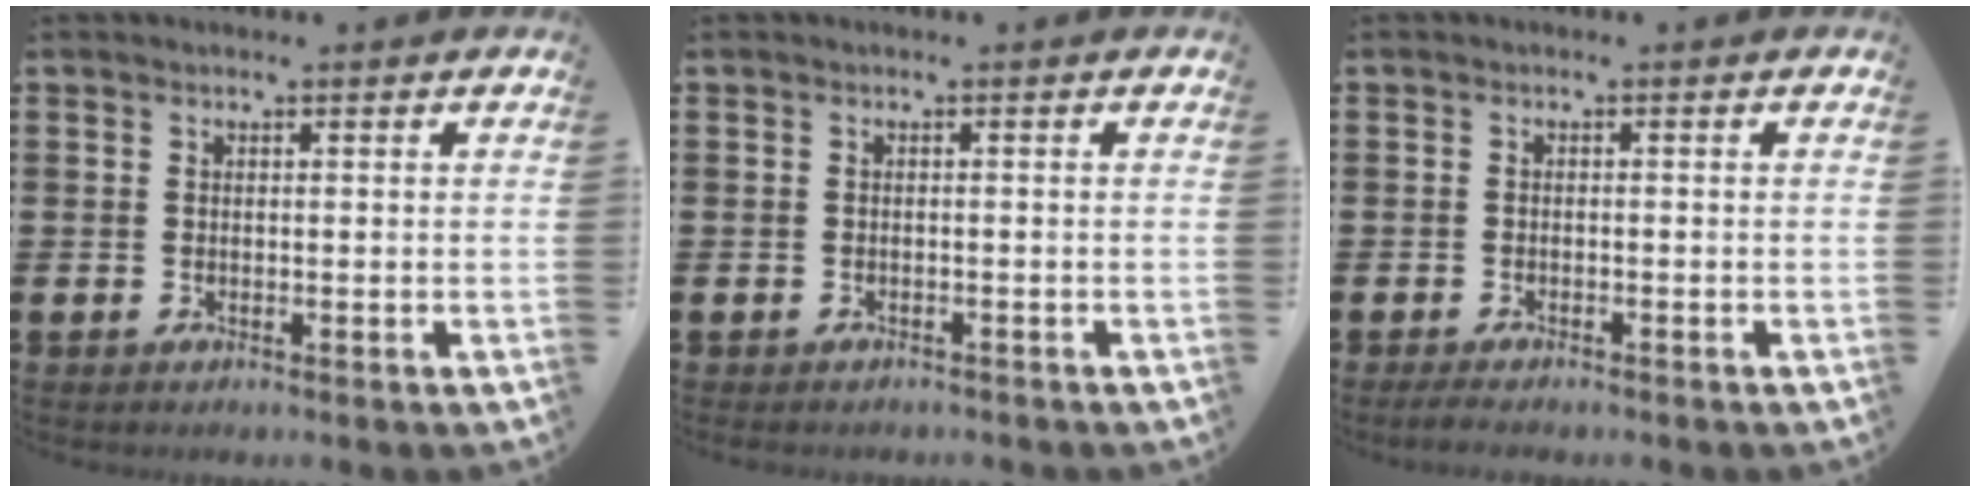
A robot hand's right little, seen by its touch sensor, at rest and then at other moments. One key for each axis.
{"total": 0.5, "fx": -0.5, "fy": 0.1, "fz": 0.0, "tx": -0.002, "ty": -0.002, "tz": -0.010}
{"total": 1.1, "fx": -0.9, "fy": 0.2, "fz": 0.6, "tx": -0.012, "ty": -0.001, "tz": -0.018}